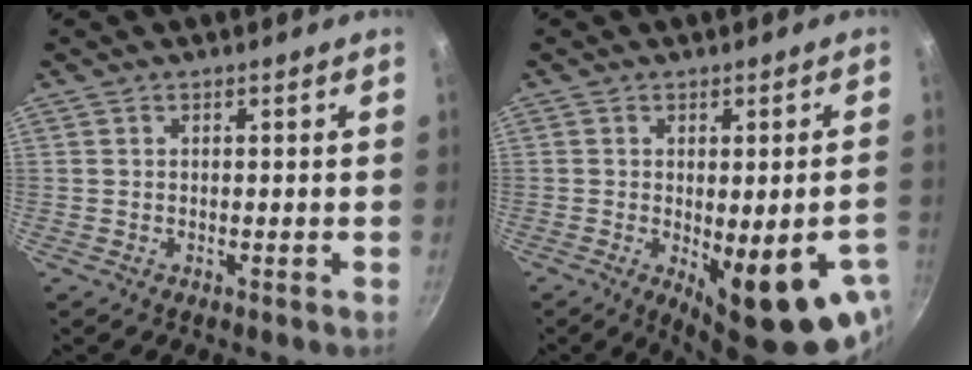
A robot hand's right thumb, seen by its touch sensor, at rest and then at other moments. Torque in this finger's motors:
{"motor_torque": [0.10, 0.70, 0.08, -0.13, 0.22]}